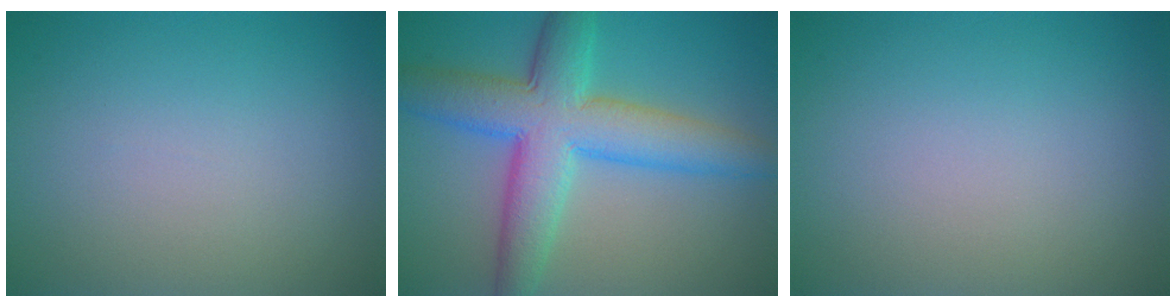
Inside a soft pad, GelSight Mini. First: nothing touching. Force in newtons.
{"total": 8.6, "press": 8.6, "slide": 0.2}
{"total": 0.0}